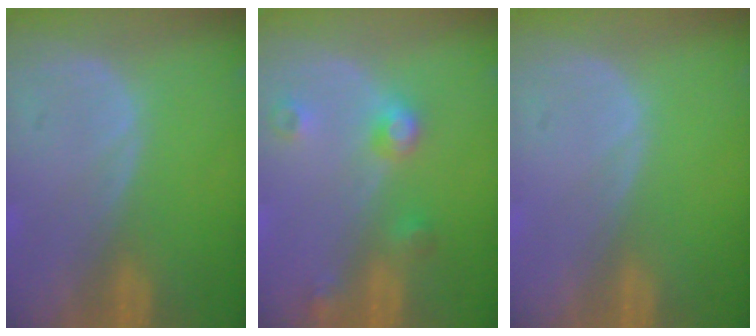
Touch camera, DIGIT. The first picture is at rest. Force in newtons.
{"total": 4.5, "press": 4.0, "slide": 2.0}
{"total": 0.0}